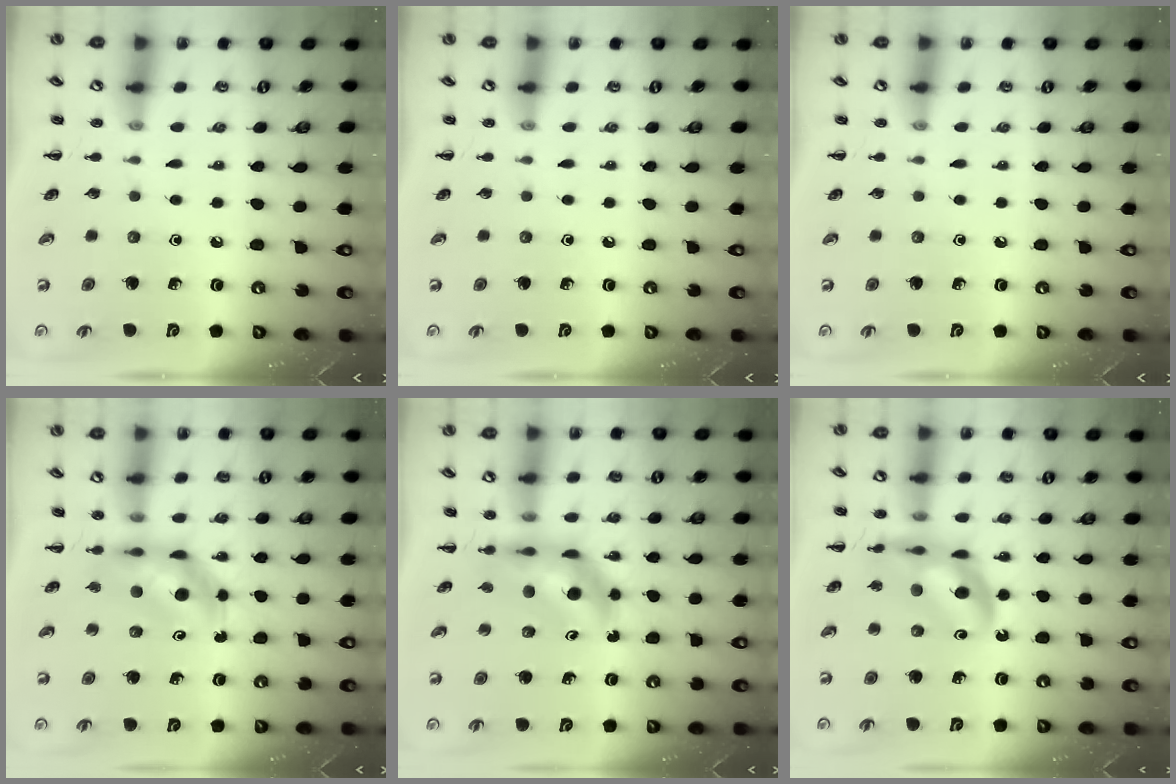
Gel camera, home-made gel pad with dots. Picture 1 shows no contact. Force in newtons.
{"total": 0.0}
{"total": 0.0}
{"total": 5.7, "press": 5.6, "slide": 0.8}
{"total": 5.9, "press": 5.7, "slide": 1.2}
{"total": 12.9, "press": 12.4, "slide": 3.5}